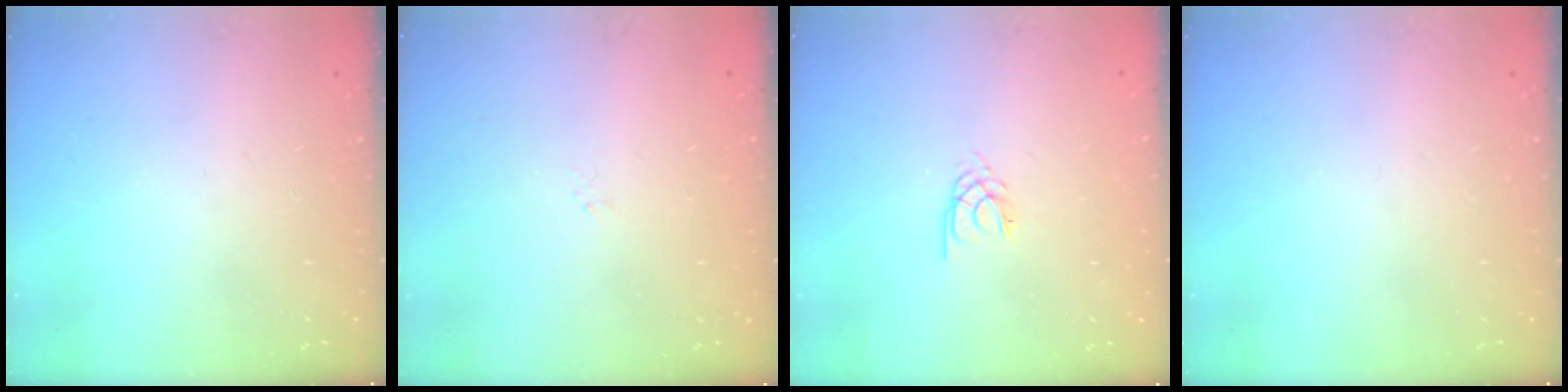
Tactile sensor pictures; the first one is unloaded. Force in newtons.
{"total": 1.3, "press": 1.2, "slide": 0.3}
{"total": 2.1, "press": 2.0, "slide": 0.4}
{"total": 0.0}